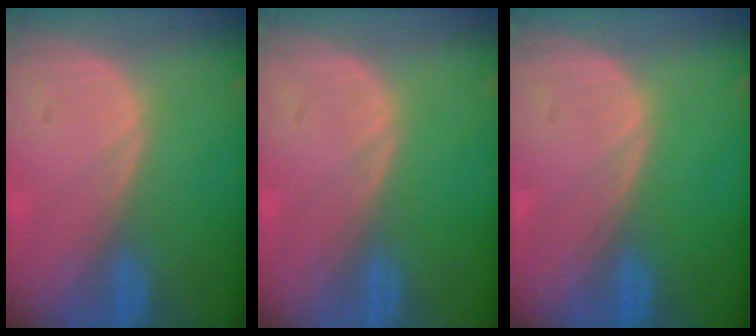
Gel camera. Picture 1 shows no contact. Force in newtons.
{"total": 0.0}
{"total": 0.0}